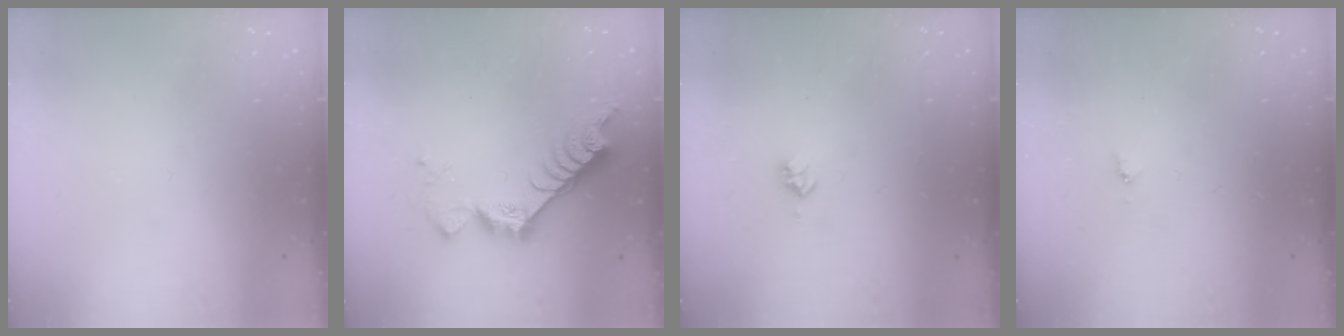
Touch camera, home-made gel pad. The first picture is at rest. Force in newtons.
{"total": 10.1, "press": 10.0, "slide": 1.0}
{"total": 3.1, "press": 3.1, "slide": 0.4}
{"total": 3.5, "press": 3.5, "slide": 0.5}